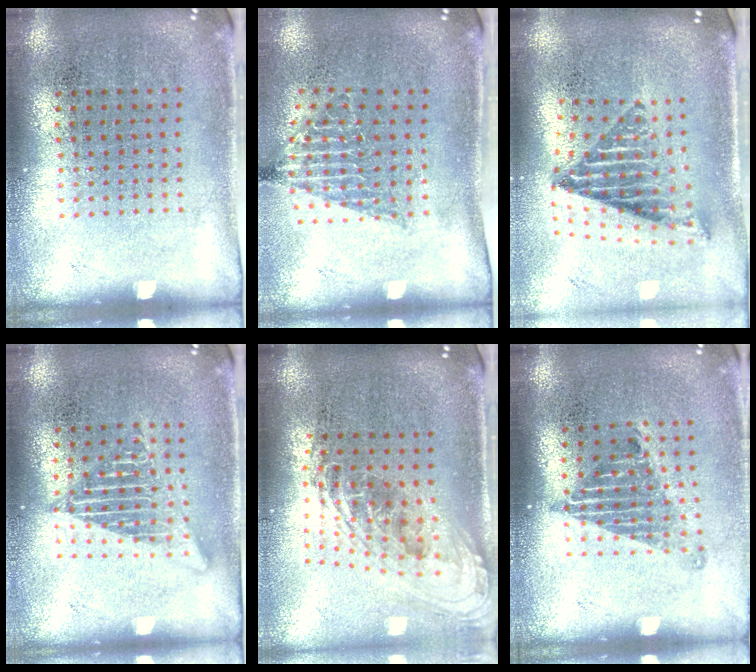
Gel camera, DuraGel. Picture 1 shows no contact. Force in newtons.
{"total": 1.3, "press": 1.0, "slide": 0.9}
{"total": 1.7, "press": 1.4, "slide": 1.0}
{"total": 2.8, "press": 2.8, "slide": 0.3}
{"total": 2.3, "press": 1.6, "slide": 1.6}
{"total": 1.3, "press": 1.0, "slide": 0.8}